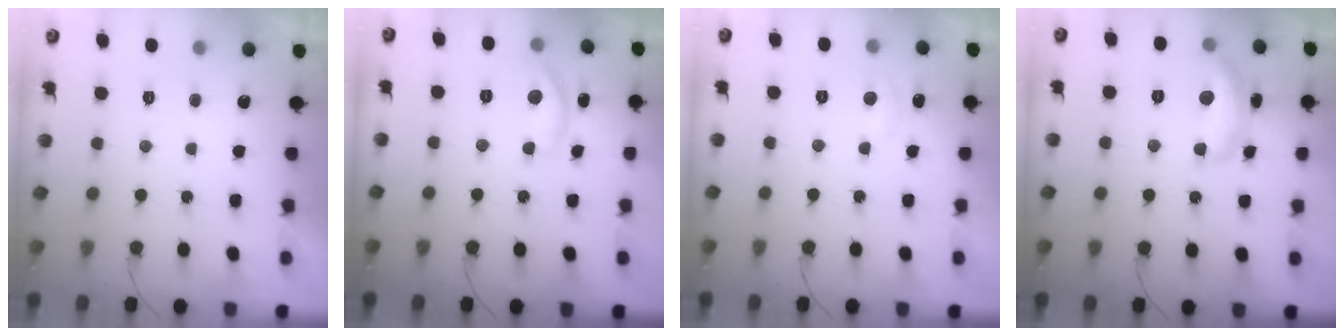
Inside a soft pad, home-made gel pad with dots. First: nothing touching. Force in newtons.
{"total": 10.3, "press": 10.3, "slide": 0.4}
{"total": 4.8, "press": 4.7, "slide": 0.7}
{"total": 12.5, "press": 12.5, "slide": 0.7}